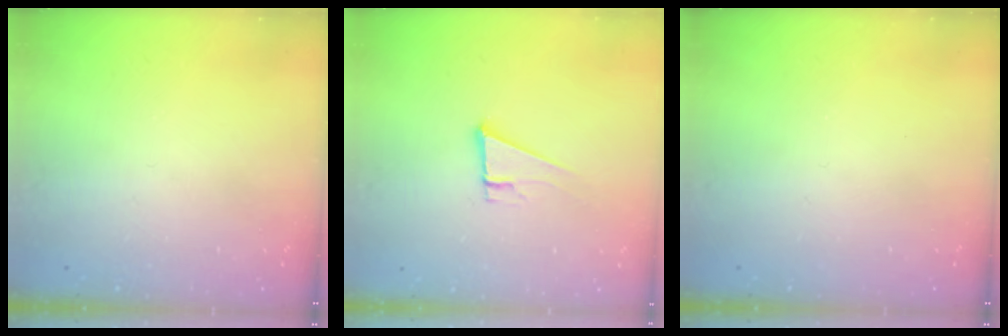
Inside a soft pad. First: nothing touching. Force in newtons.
{"total": 8.4, "press": 8.0, "slide": 2.5}
{"total": 0.0}